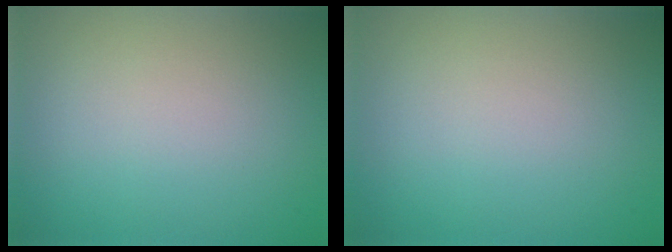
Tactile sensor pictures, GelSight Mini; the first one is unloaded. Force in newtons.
{"total": 0.0}